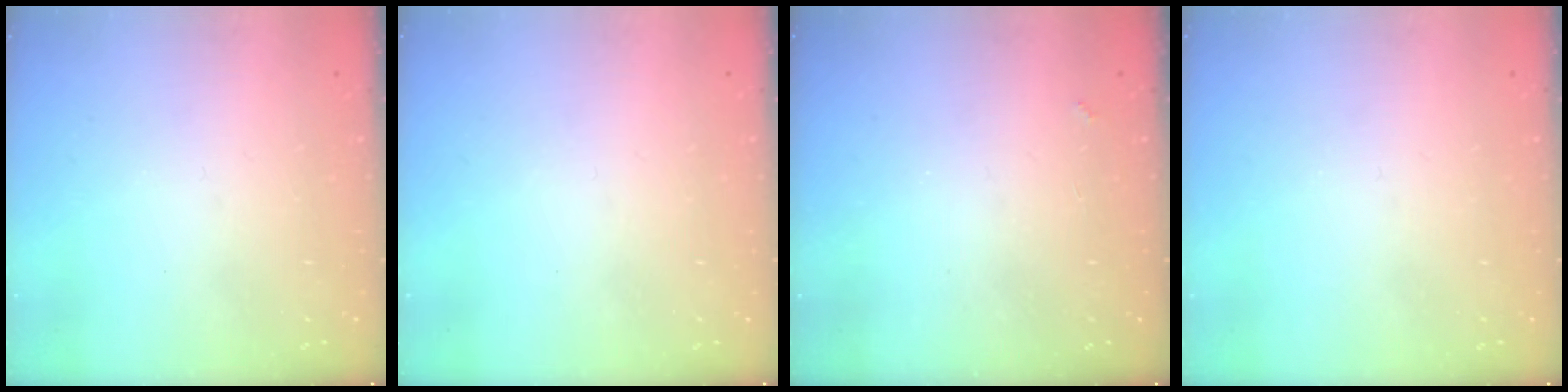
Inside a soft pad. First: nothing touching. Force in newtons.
{"total": 0.0}
{"total": 1.4, "press": 1.3, "slide": 0.4}
{"total": 0.0}